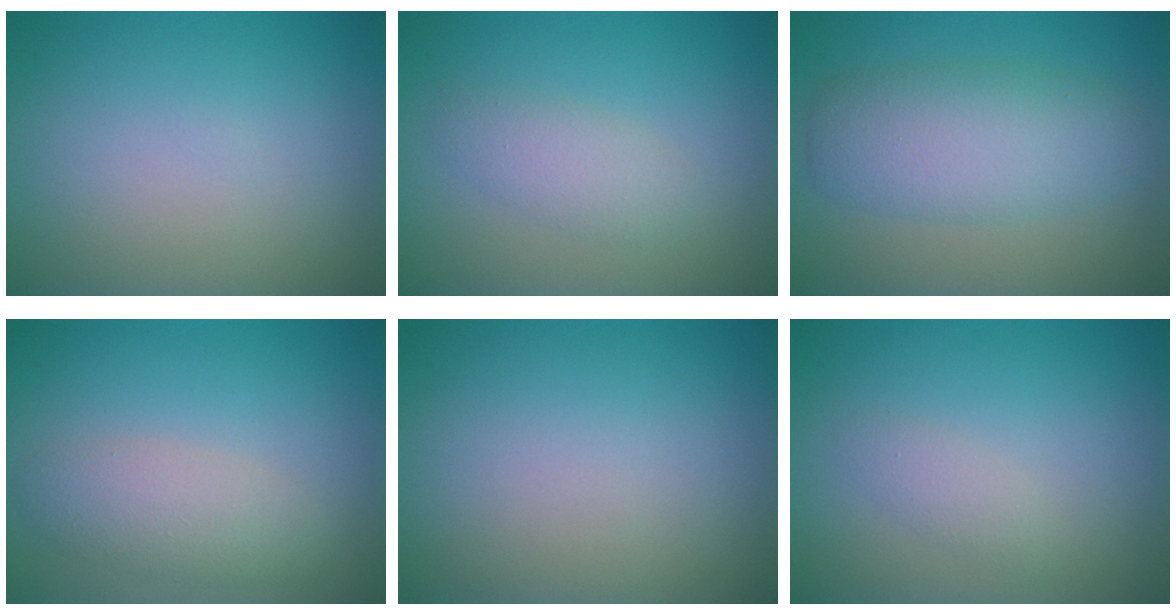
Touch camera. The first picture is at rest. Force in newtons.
{"total": 2.3, "press": 2.3, "slide": 0.1}
{"total": 5.6, "press": 5.6, "slide": 0.2}
{"total": 2.9, "press": 2.9, "slide": 0.2}
{"total": 0.0}
{"total": 1.2, "press": 1.2, "slide": 0.1}